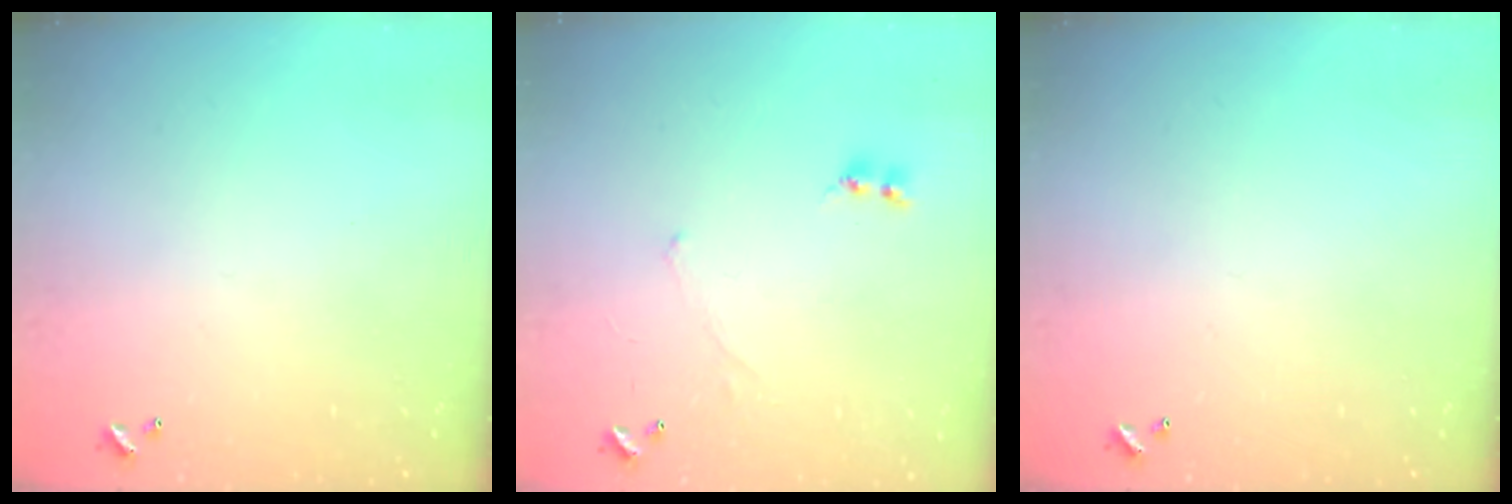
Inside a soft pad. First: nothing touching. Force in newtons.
{"total": 0.7, "press": 0.4, "slide": 0.5}
{"total": 0.0}